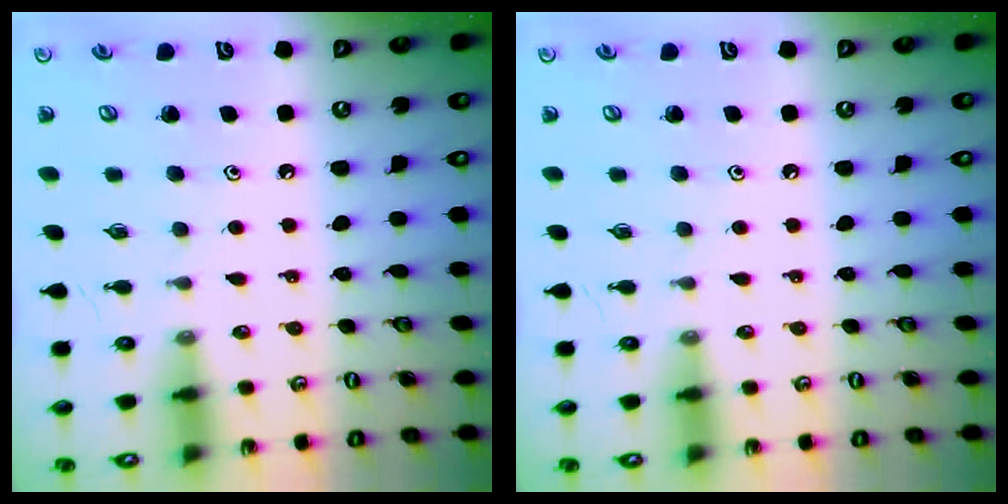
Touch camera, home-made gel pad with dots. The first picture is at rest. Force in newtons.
{"total": 0.0}